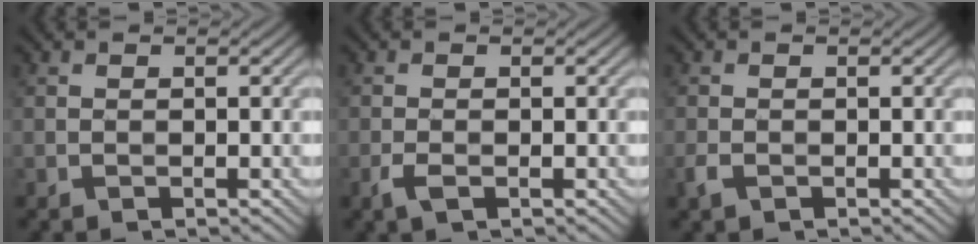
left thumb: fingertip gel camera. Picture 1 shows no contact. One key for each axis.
{"total": 1.6, "fx": -0.9, "fy": 0.5, "fz": 1.3, "tx": -0.032, "ty": -0.001, "tz": -0.019}
{"total": 1.4, "fx": -0.8, "fy": 0.8, "fz": 0.9, "tx": -0.025, "ty": -0.002, "tz": -0.018}